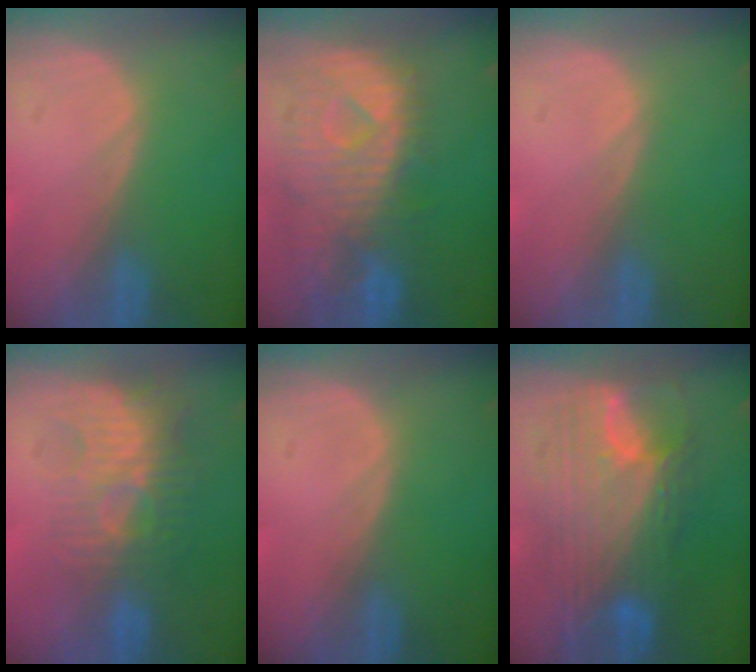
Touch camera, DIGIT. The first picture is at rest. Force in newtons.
{"total": 11.3, "press": 9.8, "slide": 5.6}
{"total": 0.0}
{"total": 9.6, "press": 8.4, "slide": 4.5}
{"total": 0.0}
{"total": 11.7, "press": 11.7, "slide": 1.1}